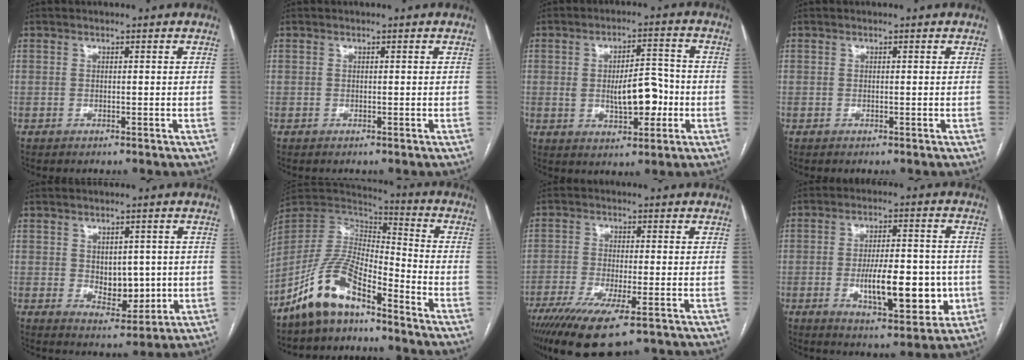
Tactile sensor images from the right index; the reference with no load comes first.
{"total": 0.0}
{"total": 8.1, "force": [-1.2, 3.3, 7.3], "torque": [-0.114, 0.011, -0.011]}
{"total": 0.0}
{"total": 6.3, "force": [0.1, 3.7, 5.0], "torque": [-0.069, -0.003, 0.018]}
{"total": 12.1, "force": [-8.8, 3.6, 7.5], "torque": [-0.163, 0.019, -0.169]}
{"total": 12.3, "force": [-8.0, 2.2, 9.0], "torque": [-0.161, -0.033, -0.132]}
{"total": 13.4, "force": [-2.5, 4.6, 12.3], "torque": [-0.188, 0.001, -0.033]}